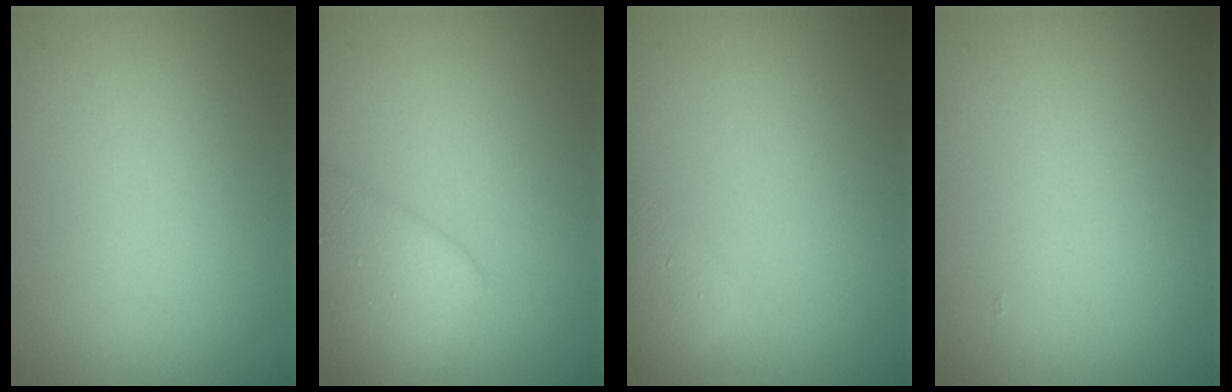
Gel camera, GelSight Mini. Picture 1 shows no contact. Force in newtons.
{"total": 3.9, "press": 3.9, "slide": 0.2}
{"total": 1.9, "press": 1.9, "slide": 0.1}
{"total": 0.0}